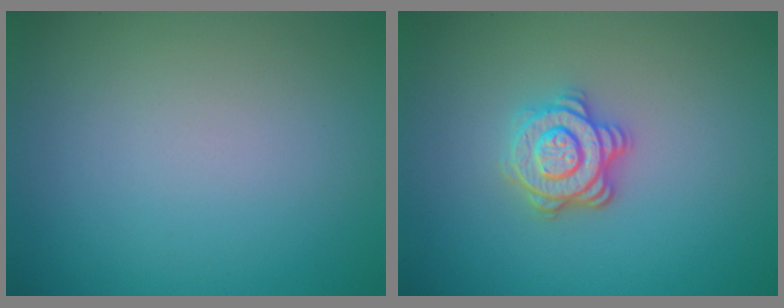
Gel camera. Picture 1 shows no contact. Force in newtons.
{"total": 3.5, "press": 3.0, "slide": 1.9}